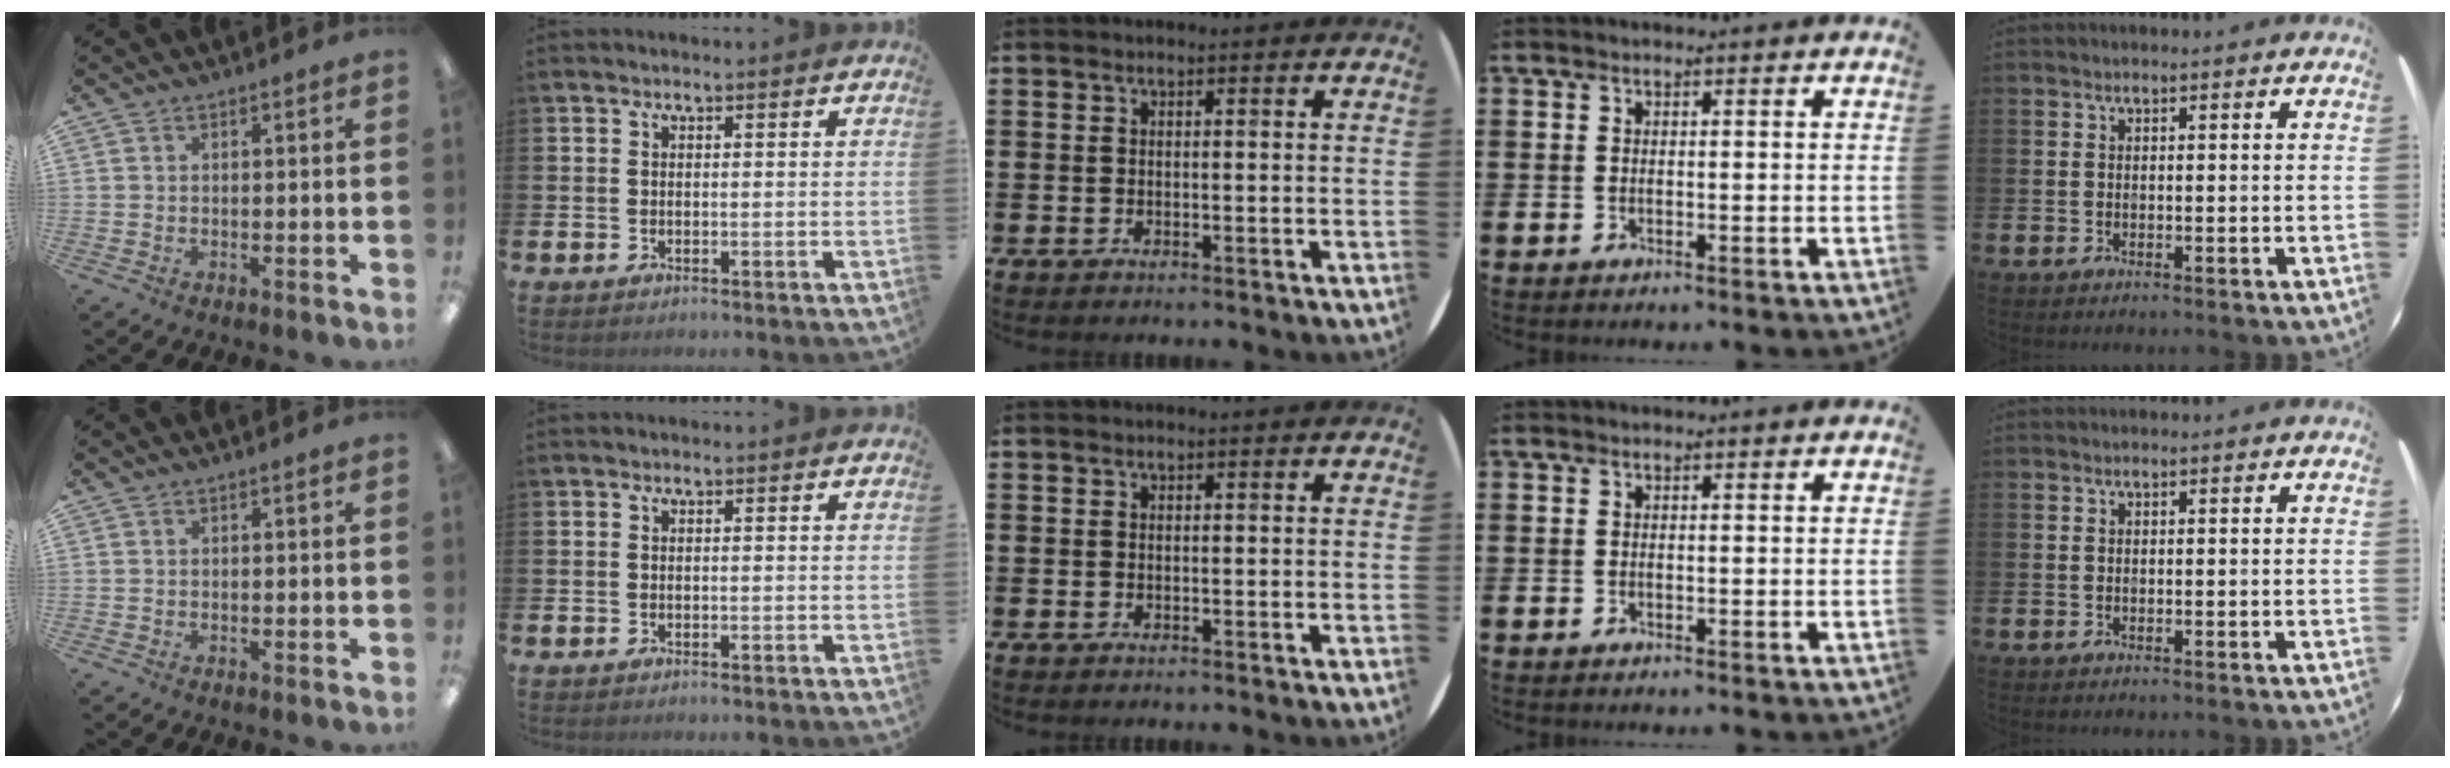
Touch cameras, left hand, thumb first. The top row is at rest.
{}